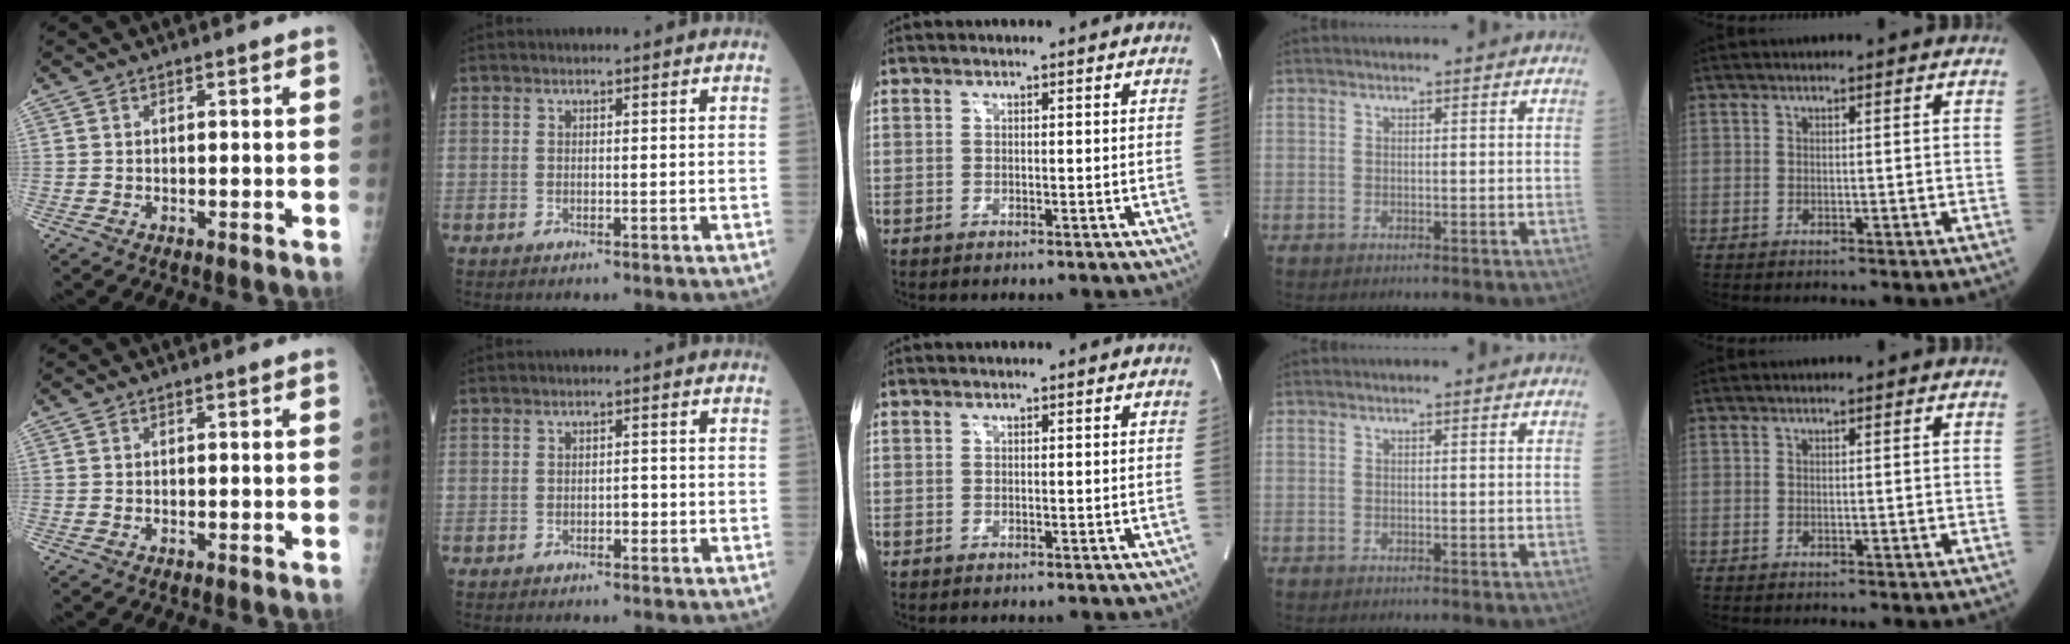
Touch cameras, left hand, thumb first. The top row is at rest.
{"index": {"total": 1.0, "force": [-0.6, 0.5, 0.7], "torque": [-0.003, 0.000, -0.014]}}